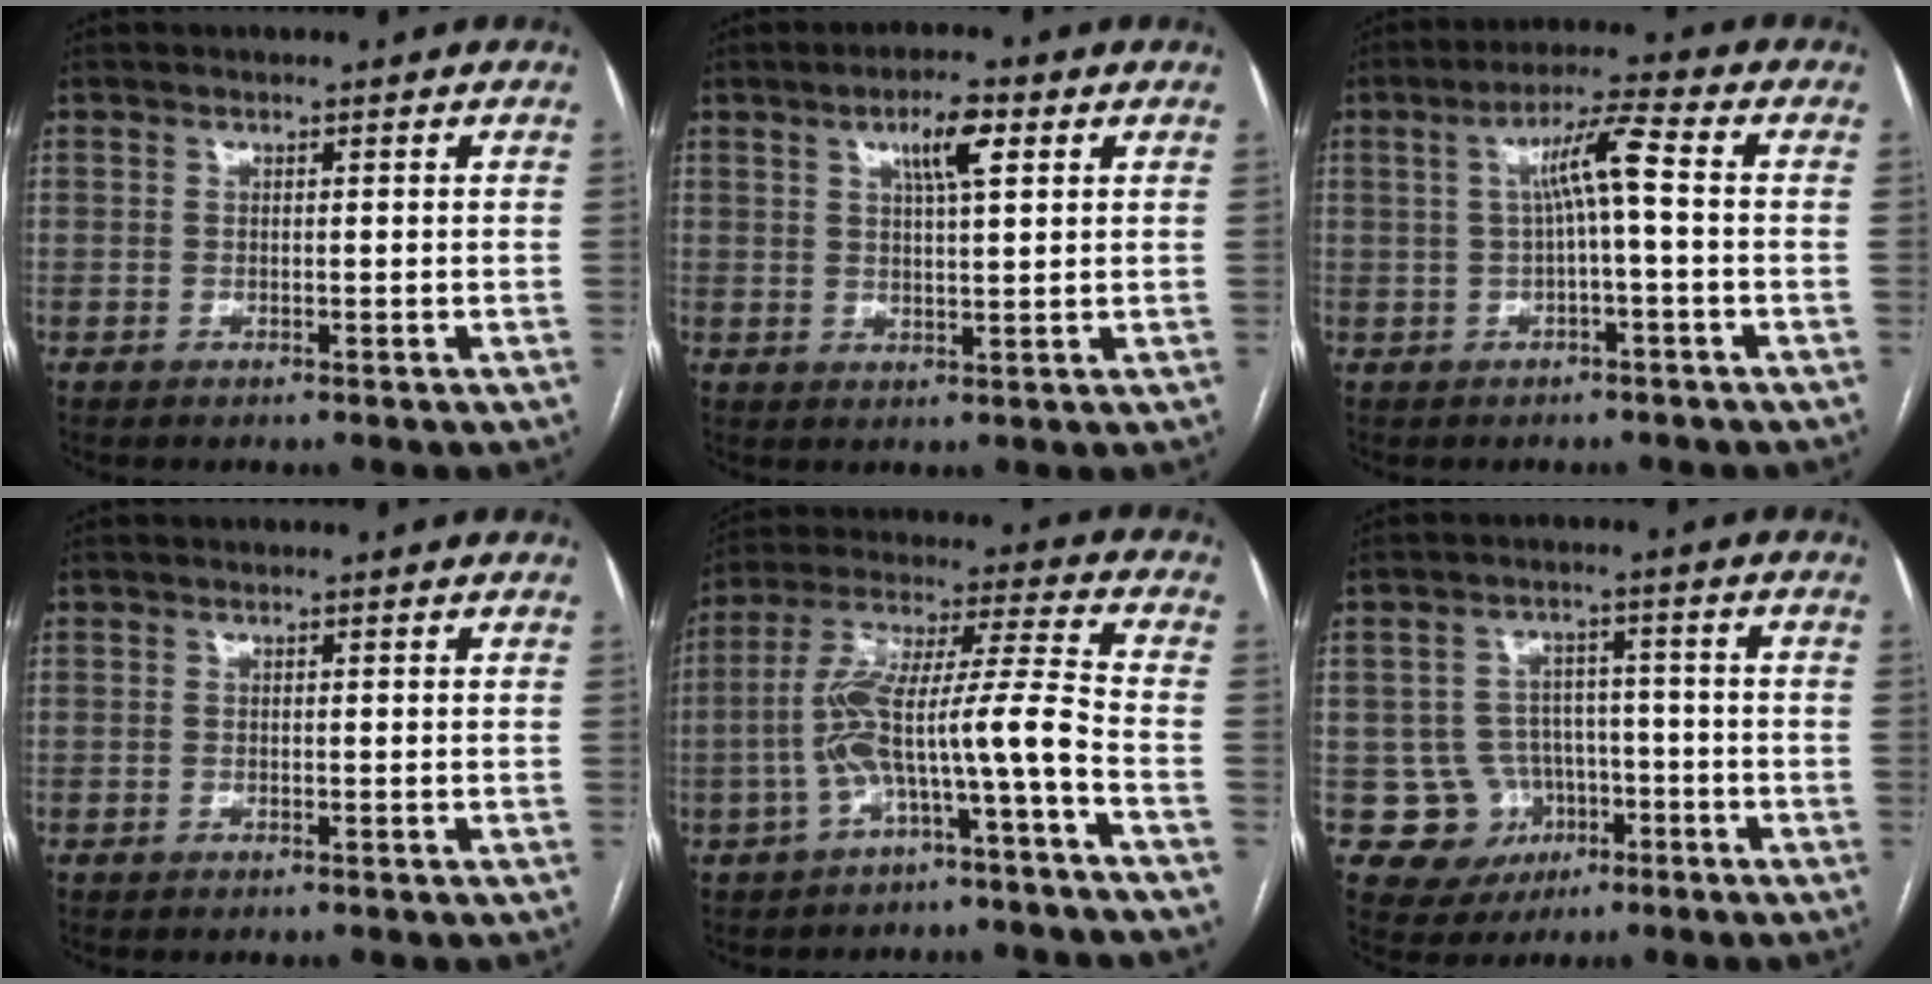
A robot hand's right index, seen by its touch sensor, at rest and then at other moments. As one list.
[{"total": 5.8, "force": [2.7, 1.1, 5.1], "torque": [-0.090, 0.006, 0.044]}, {"total": 6.3, "force": [0.3, 0.1, 6.2], "torque": [-0.107, 0.022, 0.007]}, {"total": 0.0}, {"total": 11.3, "force": [-4.2, 0.2, 10.5], "torque": [-0.197, 0.033, -0.075]}, {"total": 8.1, "force": [-2.5, 7.6, 1.1], "torque": [-0.015, 0.018, -0.028]}]